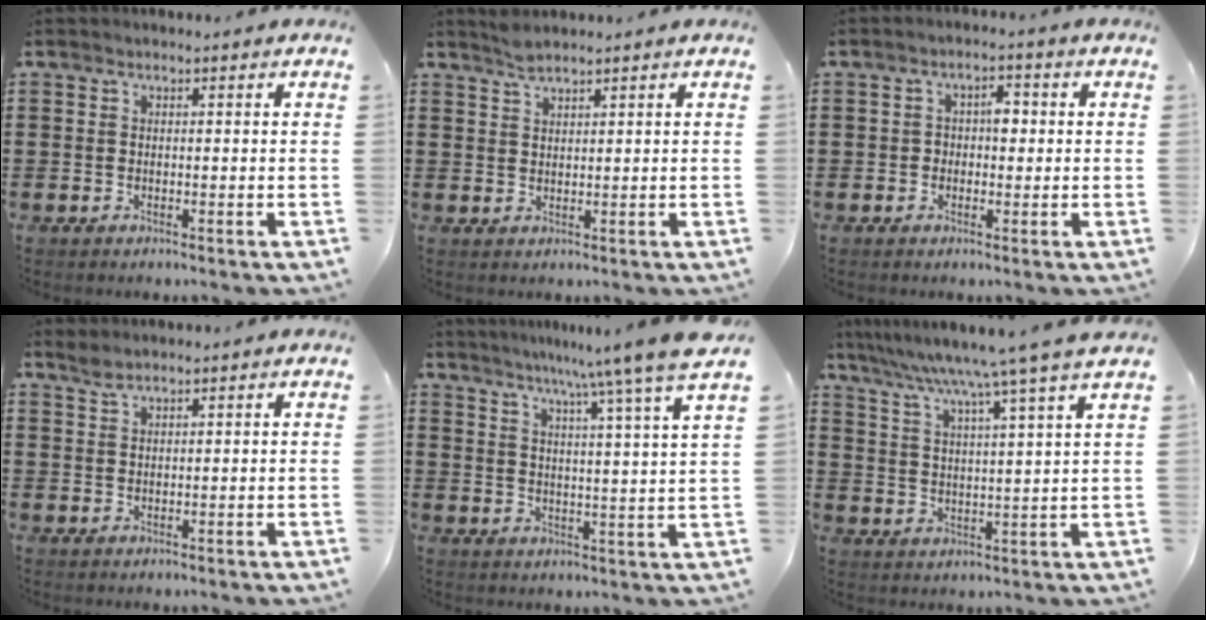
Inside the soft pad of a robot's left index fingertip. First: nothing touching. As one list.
[{"total": 2.0, "force": [1.8, 0.3, 0.9], "torque": [-0.022, 0.000, 0.034]}, {"total": 3.1, "force": [0.1, 1.9, 2.4], "torque": [-0.041, 0.007, -0.003]}, {"total": 1.6, "force": [1.4, 0.2, 0.7], "torque": [-0.016, 0.000, 0.027]}, {"total": 7.9, "force": [6.7, -1.5, 3.8], "torque": [-0.084, -0.050, 0.106]}, {"total": 6.9, "force": [5.7, -1.4, 3.5], "torque": [-0.091, -0.039, 0.089]}]